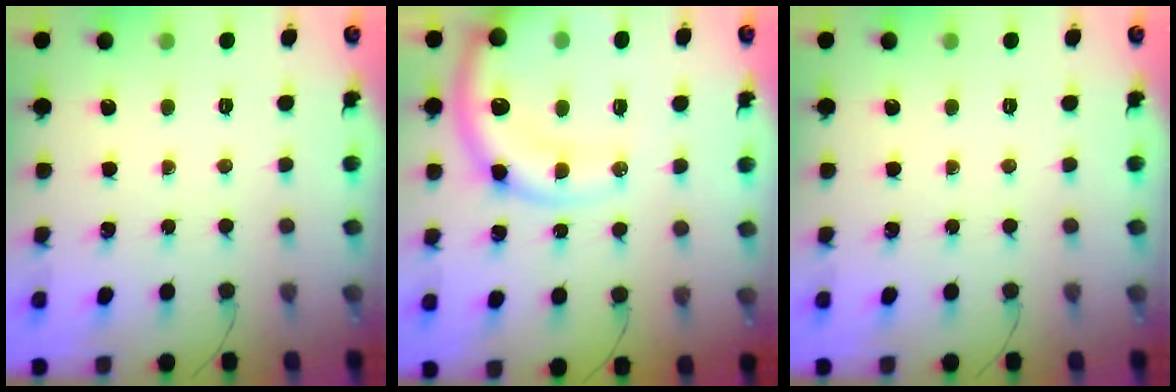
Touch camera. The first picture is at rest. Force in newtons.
{"total": 16.3, "press": 15.9, "slide": 3.7}
{"total": 0.0}